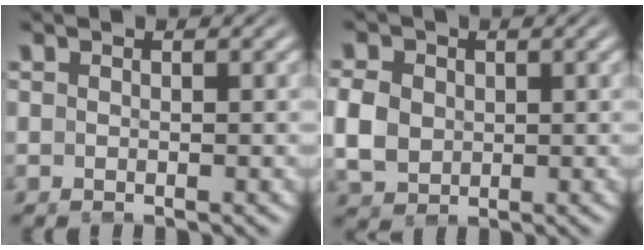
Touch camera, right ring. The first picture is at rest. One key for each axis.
{"total": 5.3, "fx": -0.5, "fy": 4.7, "fz": 2.3, "tx": -0.065, "ty": -0.022, "tz": 0.000}